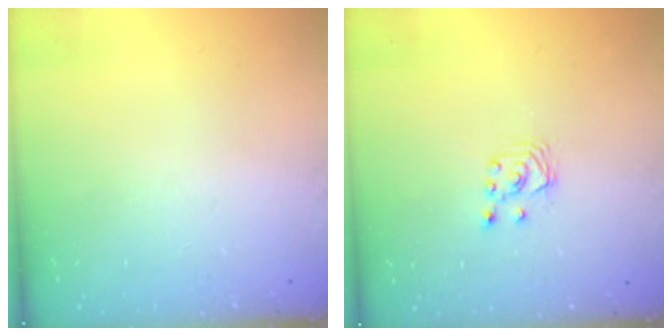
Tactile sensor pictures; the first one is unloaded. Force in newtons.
{"total": 3.0, "press": 3.0, "slide": 0.3}